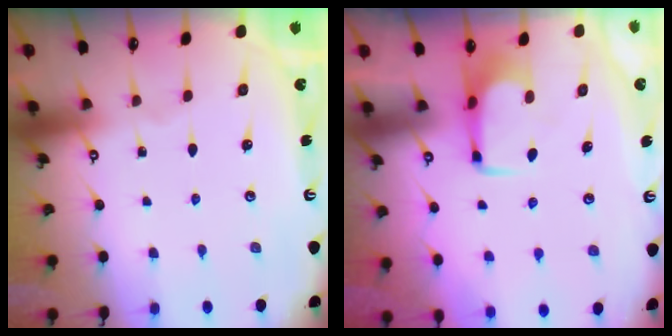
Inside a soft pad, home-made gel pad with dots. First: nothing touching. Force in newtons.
{"total": 1.6, "press": 1.5, "slide": 0.5}